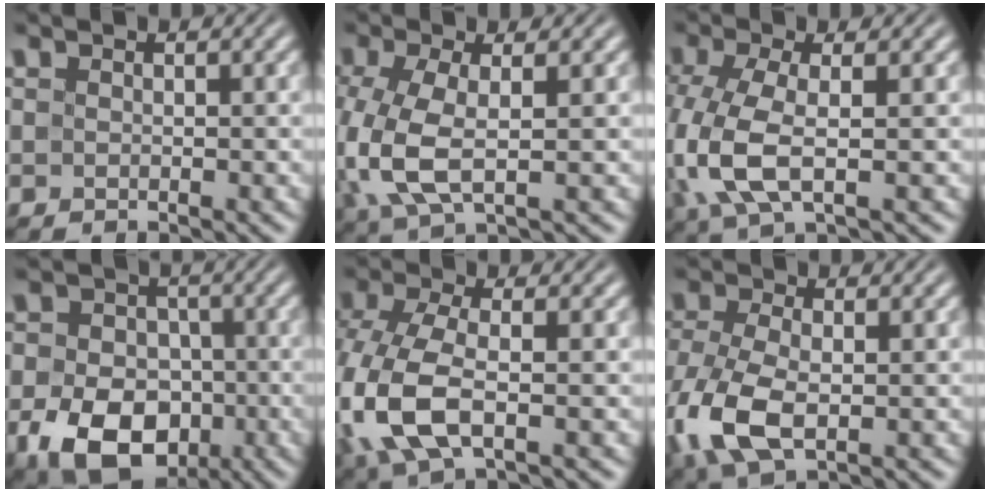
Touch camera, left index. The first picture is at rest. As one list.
[{"total": 5.8, "force": [-0.5, 2.4, 5.3], "torque": [-0.134, -0.004, -0.010]}, {"total": 6.4, "force": [-1.2, 2.6, 5.8], "torque": [-0.148, -0.003, -0.025]}, {"total": 10.2, "force": [-3.4, 7.2, 6.4], "torque": [-0.118, -0.025, -0.065]}, {"total": 7.7, "force": [-2.1, 3.6, 6.4], "torque": [-0.161, -0.005, -0.050]}, {"total": 7.7, "force": [-2.0, 4.1, 6.1], "torque": [-0.152, -0.011, -0.046]}]